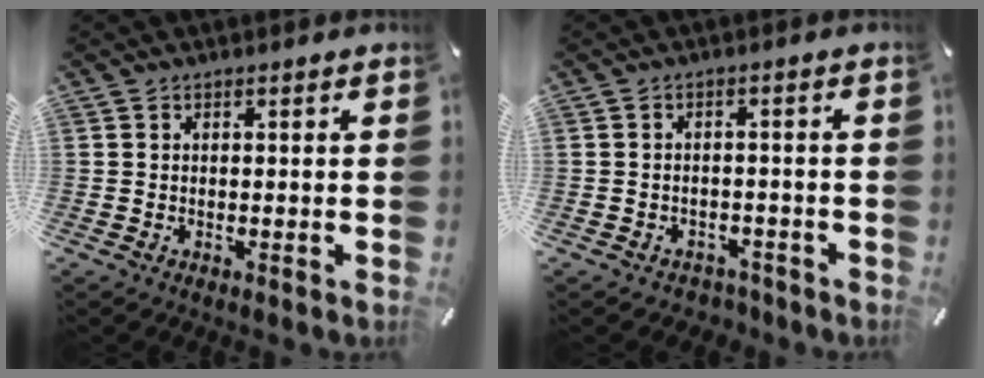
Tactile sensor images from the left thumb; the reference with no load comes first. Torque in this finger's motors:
{"motor_torque": [0.36, 0.12, 0.00, 0.05, -0.01]}